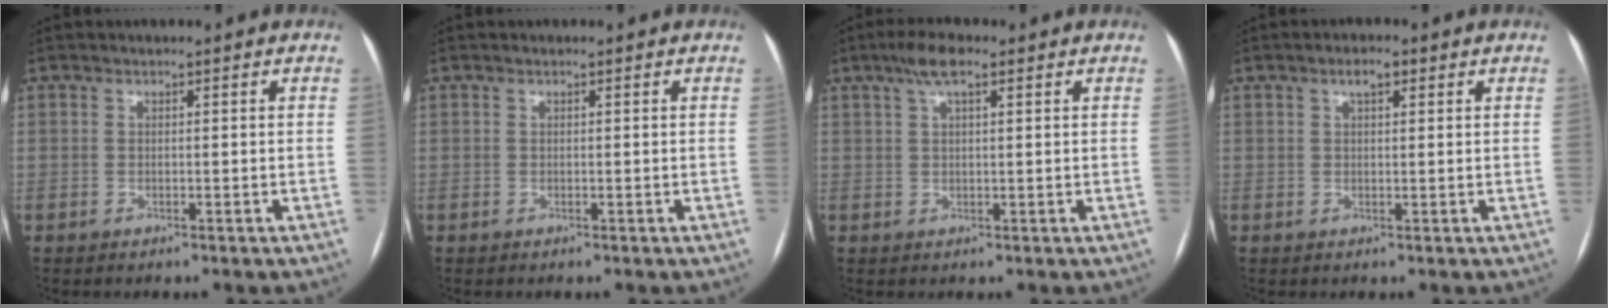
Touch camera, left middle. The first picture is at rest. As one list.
[{"total": 0.0}, {"total": 4.4, "force": [2.6, 1.0, 3.4], "torque": [-0.069, 0.017, 0.046]}, {"total": 2.3, "force": [1.2, 0.9, 1.8], "torque": [-0.033, 0.008, 0.020]}]